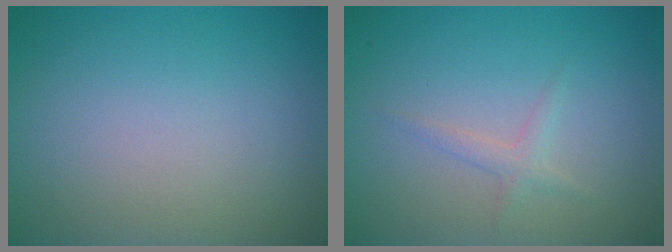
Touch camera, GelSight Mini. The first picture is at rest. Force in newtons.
{"total": 1.2, "press": 1.2, "slide": 0.1}